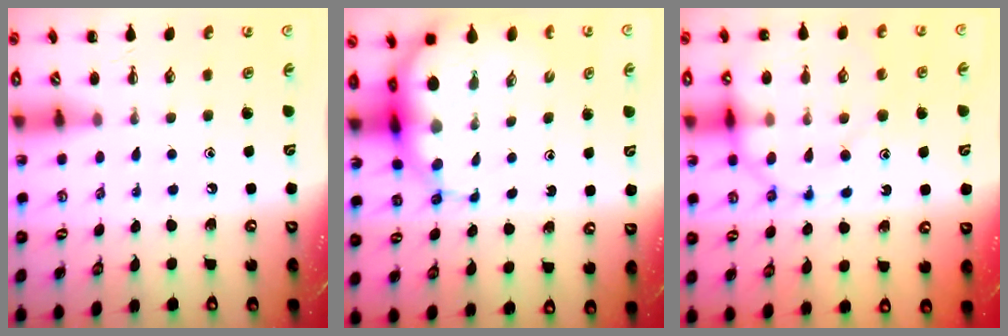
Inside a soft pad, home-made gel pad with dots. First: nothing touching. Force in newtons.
{"total": 10.7, "press": 10.3, "slide": 2.9}
{"total": 17.1, "press": 16.9, "slide": 2.2}